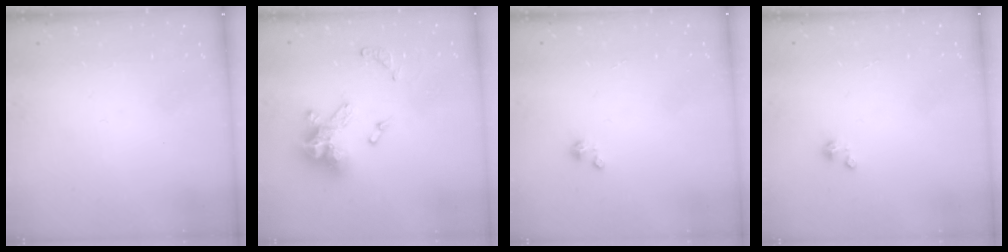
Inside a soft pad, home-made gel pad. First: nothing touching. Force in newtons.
{"total": 14.8, "press": 14.8, "slide": 1.2}
{"total": 1.4, "press": 1.3, "slide": 0.3}
{"total": 1.4, "press": 1.3, "slide": 0.3}